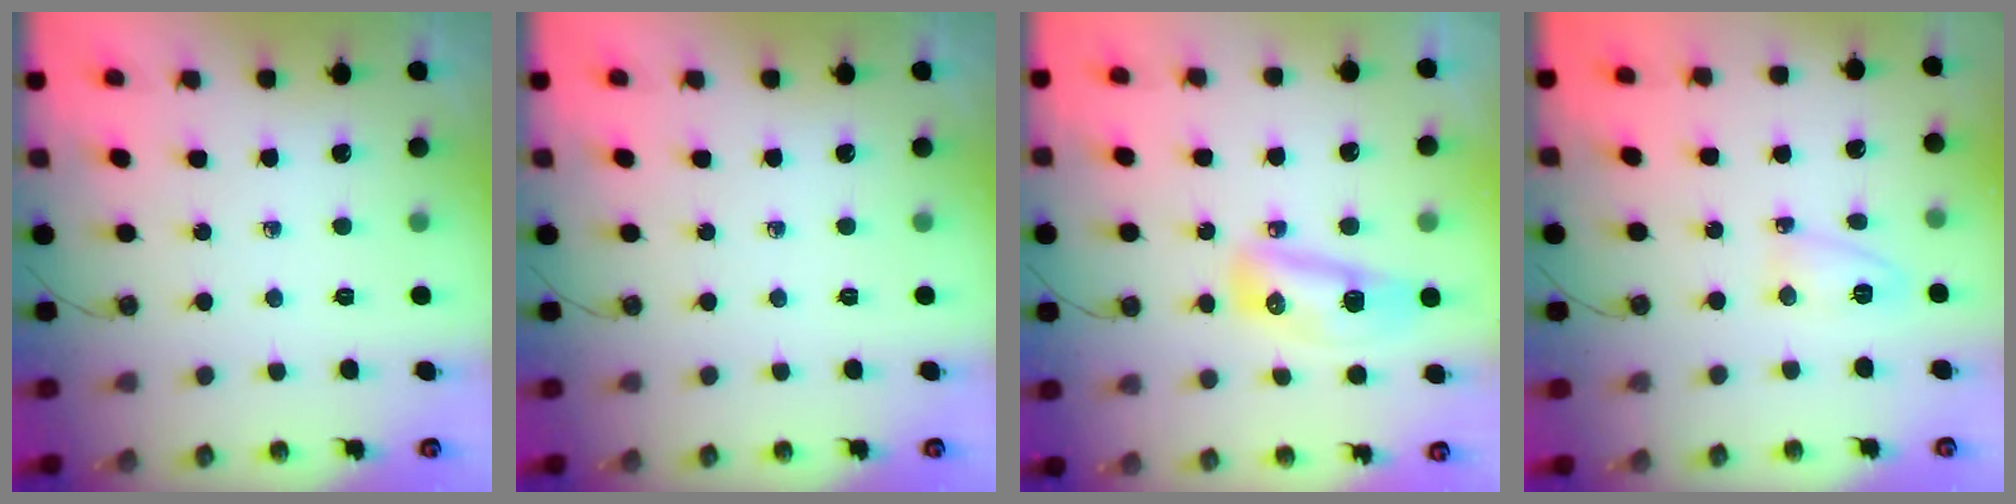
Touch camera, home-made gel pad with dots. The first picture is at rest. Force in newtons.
{"total": 0.0}
{"total": 9.8, "press": 9.8, "slide": 1.1}
{"total": 3.9, "press": 3.8, "slide": 0.8}